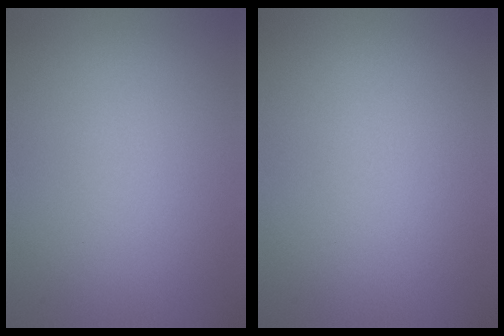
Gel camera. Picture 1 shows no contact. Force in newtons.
{"total": 0.0}